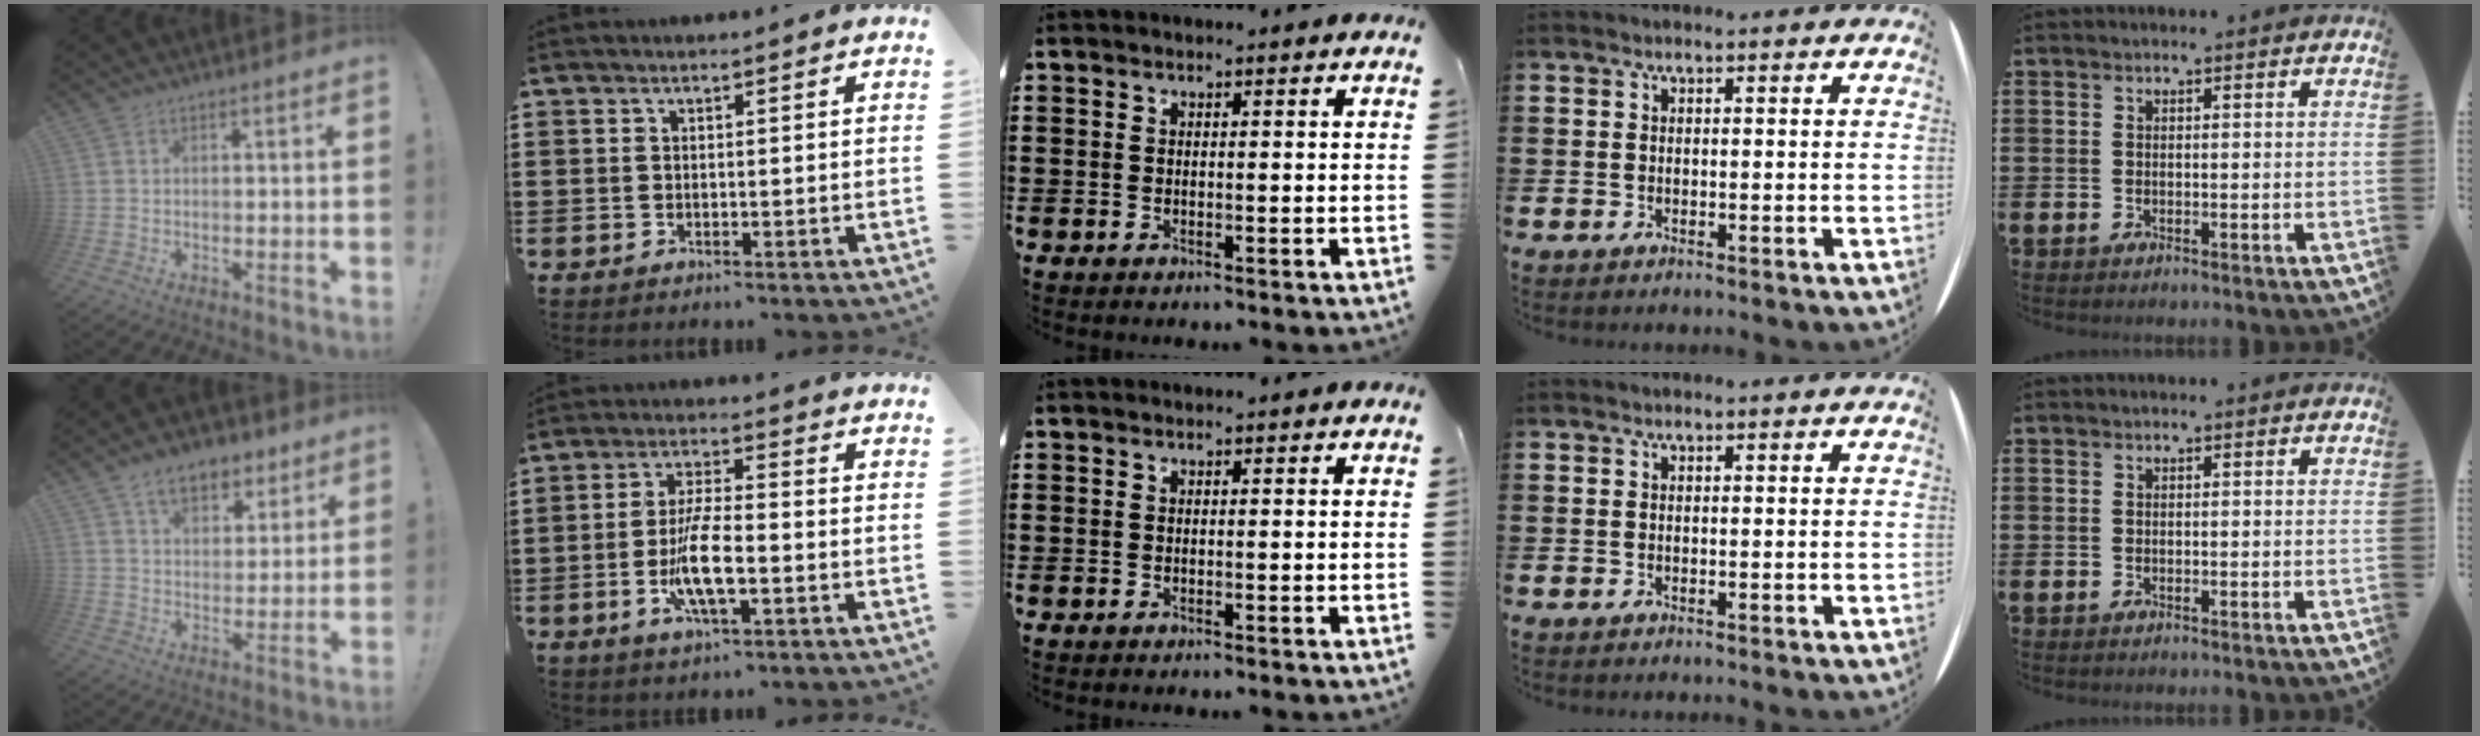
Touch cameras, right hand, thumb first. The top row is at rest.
{"thumb": {"total": 10.3, "force": [6.2, 6.4, 5.2], "torque": [-0.076, -0.024, 0.116]}, "index": {"total": 8.3, "force": [-2.3, 2.4, 7.6], "torque": [-0.158, -0.010, -0.043]}}